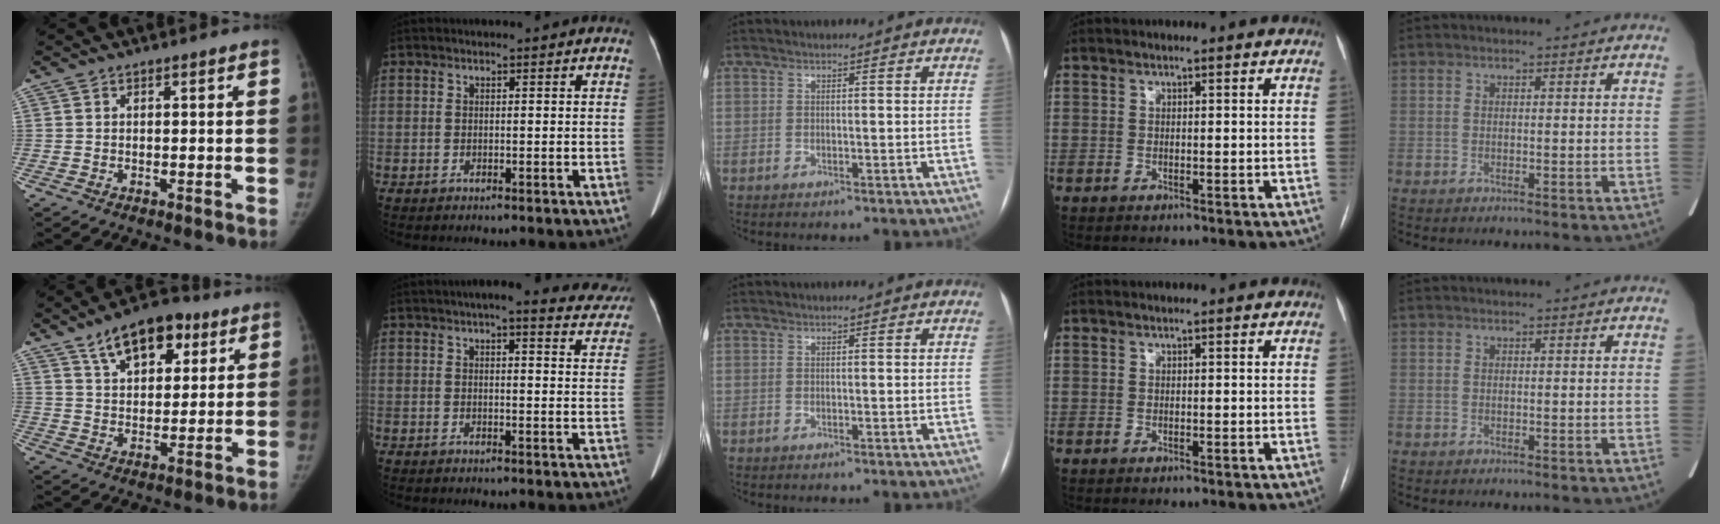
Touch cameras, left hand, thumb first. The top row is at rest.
{"thumb": {"total": 13.1, "force": [7.2, 7.2, 8.3], "torque": [-0.092, -0.021, 0.114]}, "index": {"total": 13.0, "force": [11.7, 2.5, 5.1], "torque": [-0.033, -0.004, 0.114]}}